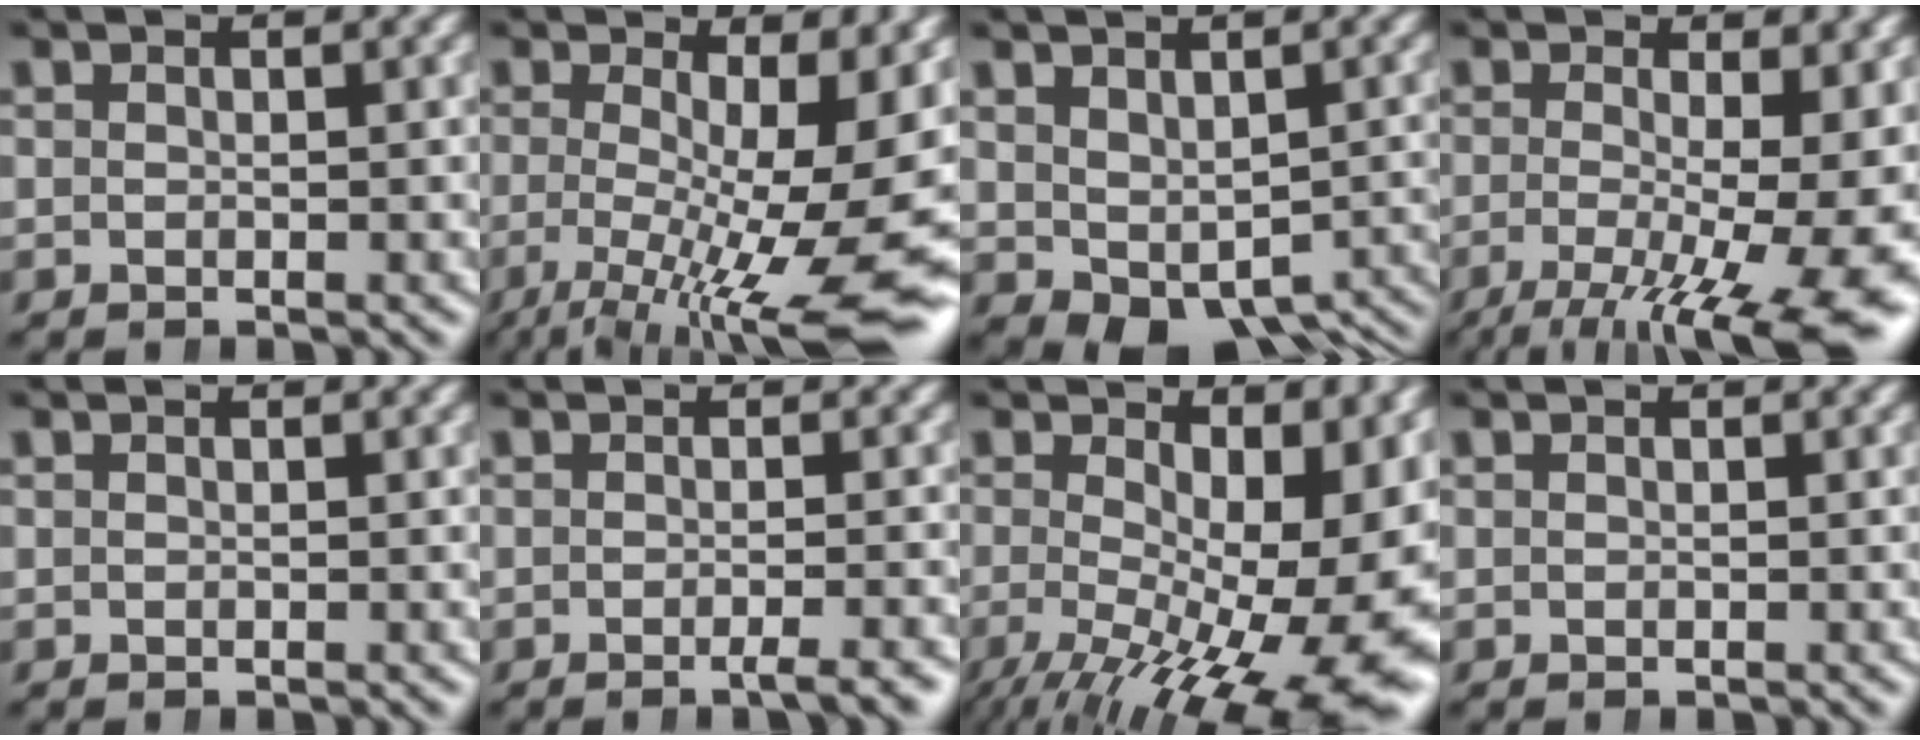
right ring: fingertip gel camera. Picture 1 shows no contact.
{"total": 11.2, "force": [-3.1, 3.9, 10.0], "torque": [-0.140, -0.043, -0.025]}
{"total": 5.7, "force": [-3.5, 2.9, 3.4], "torque": [-0.063, -0.045, -0.022]}
{"total": 9.6, "force": [-3.6, 3.7, 8.1], "torque": [-0.124, -0.048, -0.034]}
{"total": 0.0}
{"total": 2.1, "force": [-1.5, 0.0, 1.5], "torque": [-0.019, 0.004, -0.028]}
{"total": 12.5, "force": [-3.8, 5.8, 10.4], "torque": [-0.141, -0.054, -0.029]}
{"total": 0.0}